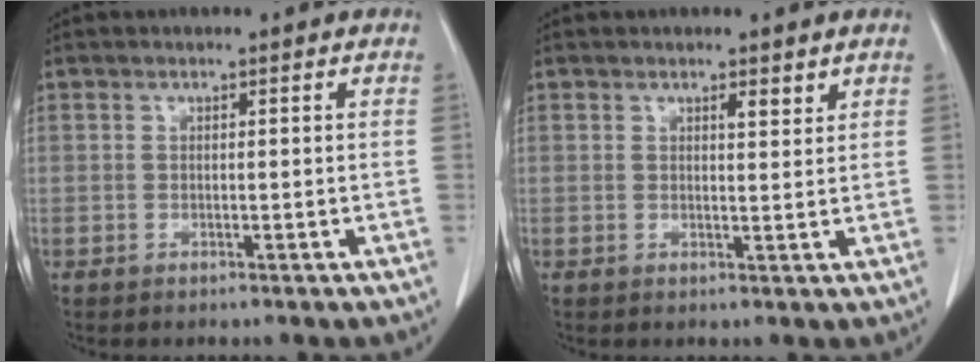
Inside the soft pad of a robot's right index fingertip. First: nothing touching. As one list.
[{"total": 1.6, "force": [1.2, 0.4, 1.0], "torque": [-0.017, -0.006, 0.018]}]